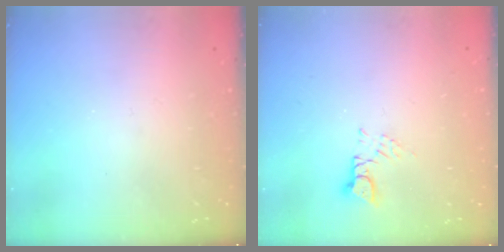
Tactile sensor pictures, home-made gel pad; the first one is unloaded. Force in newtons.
{"total": 3.0, "press": 3.0, "slide": 0.4}